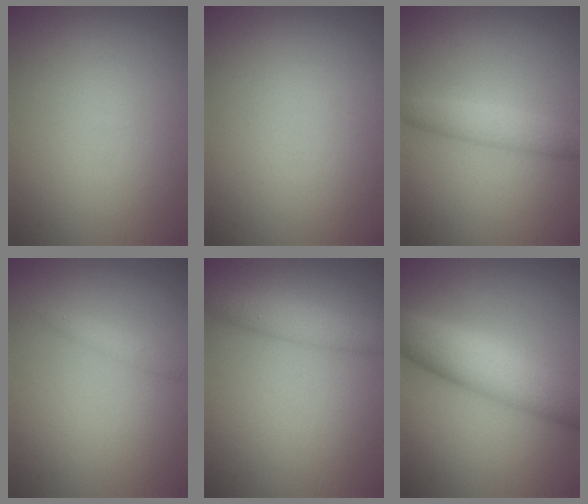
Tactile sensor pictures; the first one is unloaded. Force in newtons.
{"total": 0.0}
{"total": 2.6, "press": 2.6, "slide": 0.0}
{"total": 1.0, "press": 1.0, "slide": 0.0}
{"total": 2.7, "press": 2.7, "slide": 0.1}
{"total": 6.9, "press": 6.9, "slide": 0.1}